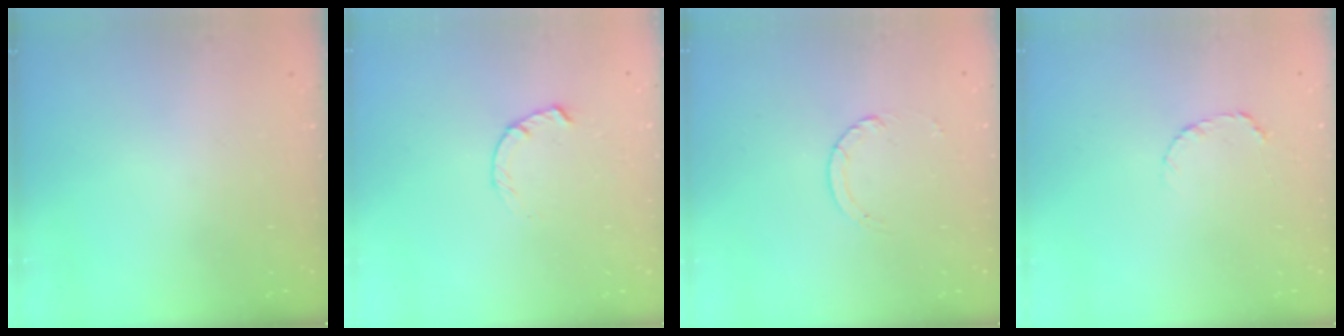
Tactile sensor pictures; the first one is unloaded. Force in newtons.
{"total": 1.8, "press": 1.8, "slide": 0.3}
{"total": 2.5, "press": 2.4, "slide": 0.2}
{"total": 3.5, "press": 3.5, "slide": 0.4}